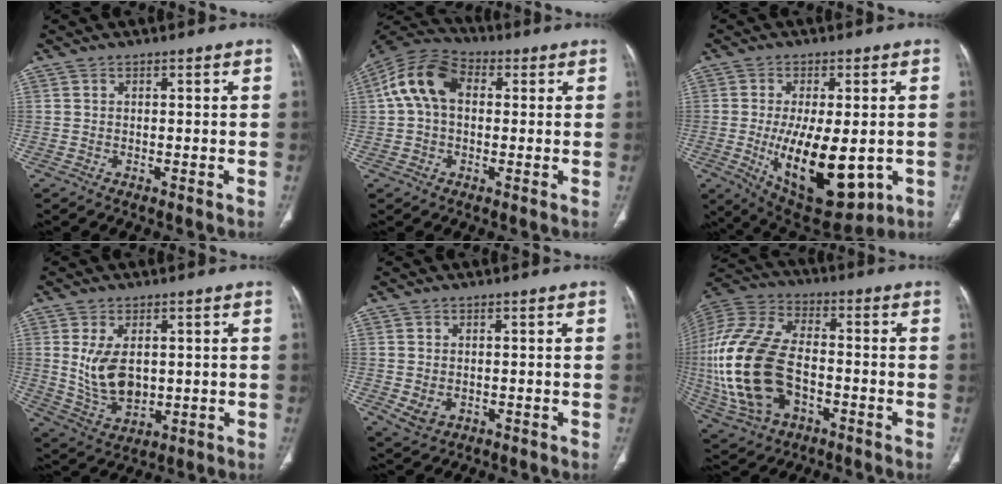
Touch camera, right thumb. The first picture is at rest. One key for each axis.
{"total": 11.5, "fx": 1.7, "fy": 7.8, "fz": 8.2, "tx": -0.156, "ty": 0.034, "tz": 0.020}
{"total": 18.3, "fx": -3.8, "fy": 8.4, "fz": 15.8, "tx": -0.245, "ty": -0.021, "tz": -0.031}
{"total": 9.7, "fx": 1.2, "fy": 5.9, "fz": 7.6, "tx": -0.132, "ty": -0.014, "tz": 0.043}
{"total": 3.1, "fx": -0.4, "fy": 2.5, "fz": 1.9, "tx": -0.036, "ty": -0.003, "tz": 0.006}
{"total": 25.4, "fx": -4.5, "fy": 15.5, "fz": 19.5, "tx": -0.451, "ty": 0.007, "tz": -0.069}